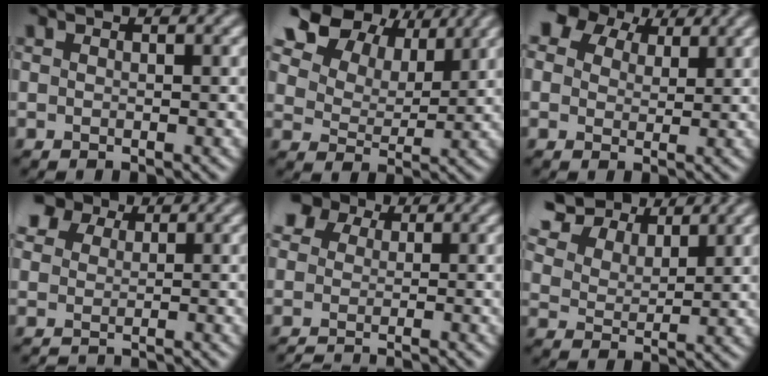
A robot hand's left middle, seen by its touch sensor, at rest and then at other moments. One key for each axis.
{"total": 11.2, "fx": 7.3, "fy": 6.5, "fz": 5.4, "tx": -0.133, "ty": 0.009, "tz": 0.141}
{"total": 5.8, "fx": 3.9, "fy": 3.6, "fz": 2.3, "tx": -0.054, "ty": 0.010, "tz": 0.059}
{"total": 4.4, "fx": 1.0, "fy": 3.9, "fz": 1.8, "tx": -0.015, "ty": 0.002, "tz": 0.012}
{"total": 4.7, "fx": -1.4, "fy": 3.7, "fz": 2.5, "tx": -0.019, "ty": -0.007, "tz": -0.018}
{"total": 8.2, "fx": 6.5, "fy": 3.8, "fz": 3.1, "tx": -0.091, "ty": 0.007, "tz": 0.119}